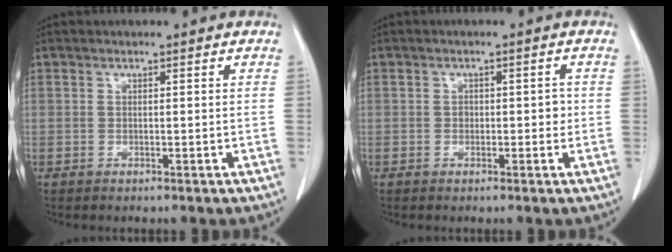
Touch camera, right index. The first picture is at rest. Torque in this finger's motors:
{"motor_torque": [0.23, -0.17, 0.00, 0.00]}